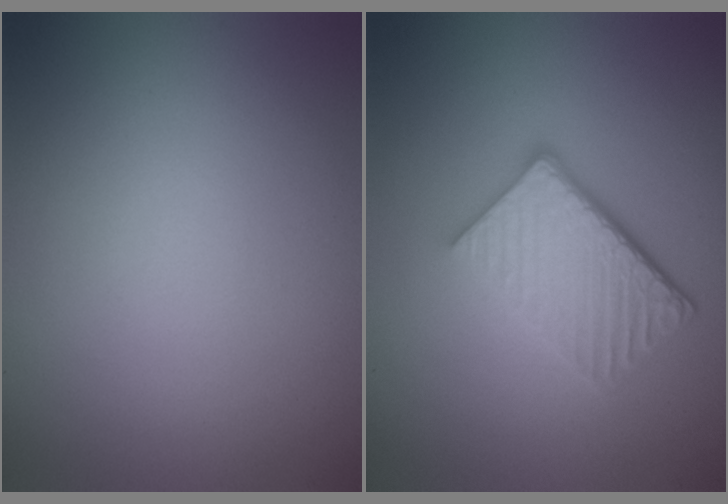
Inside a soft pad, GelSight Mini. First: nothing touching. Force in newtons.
{"total": 5.7, "press": 4.0, "slide": 4.1}